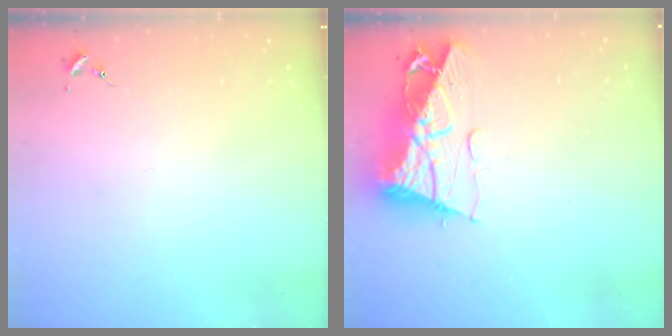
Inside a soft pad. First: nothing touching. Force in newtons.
{"total": 12.1, "press": 12.0, "slide": 1.2}